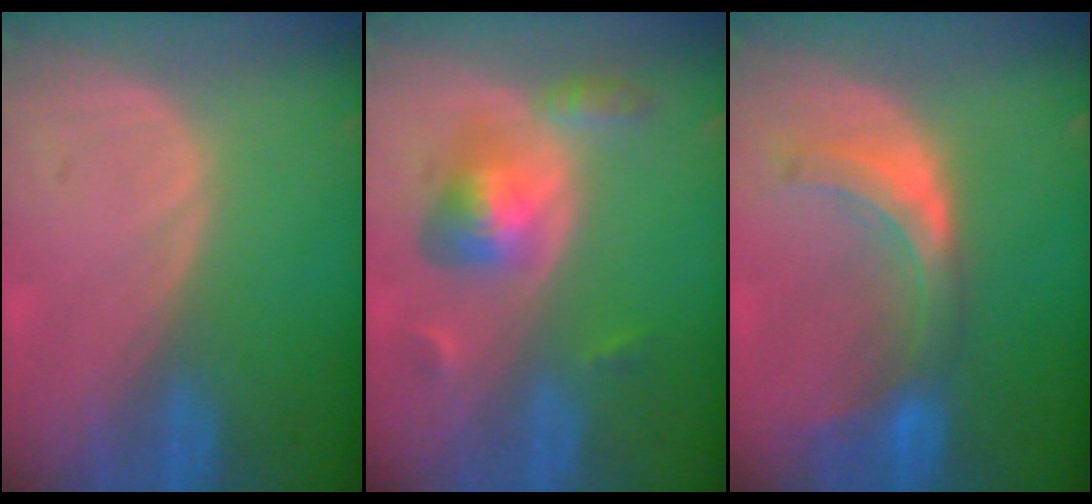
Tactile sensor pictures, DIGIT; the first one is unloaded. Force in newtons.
{"total": 6.1, "press": 5.6, "slide": 2.4}
{"total": 7.1, "press": 6.7, "slide": 2.5}